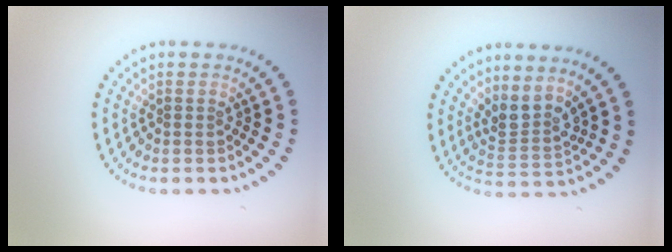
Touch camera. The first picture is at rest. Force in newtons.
{"total": 2.8, "press": 2.1, "slide": 1.9}